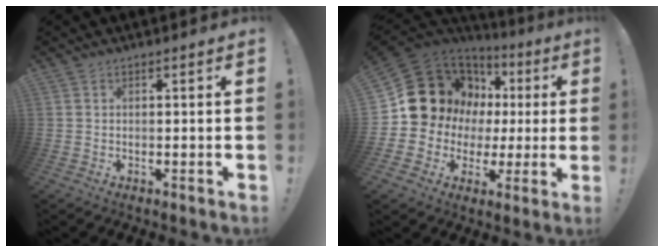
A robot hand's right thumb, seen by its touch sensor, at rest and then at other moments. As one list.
[{"total": 15.7, "force": [5.6, 13.2, 6.4], "torque": [-0.084, -0.044, 0.136]}]